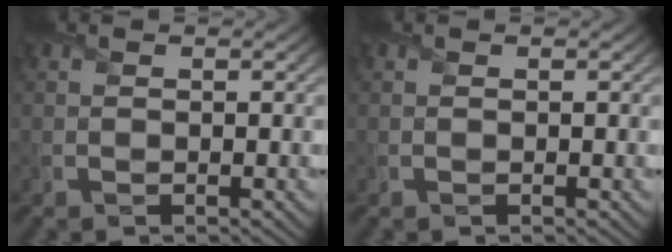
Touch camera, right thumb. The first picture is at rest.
{"total": 0.0}